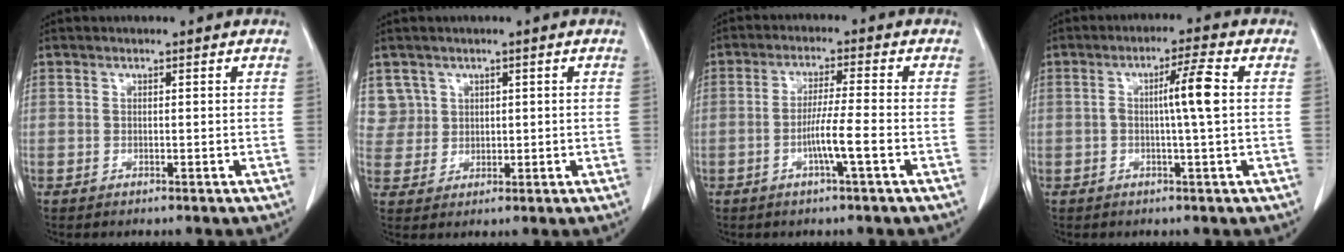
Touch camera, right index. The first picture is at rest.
{"total": 4.3, "force": [2.1, 3.8, -0.4], "torque": [0.020, 0.008, 0.043]}
{"total": 5.4, "force": [-1.9, -0.6, 5.1], "torque": [-0.094, -0.004, -0.038]}
{"total": 5.4, "force": [0.3, -0.5, 5.4], "torque": [-0.095, 0.006, 0.003]}